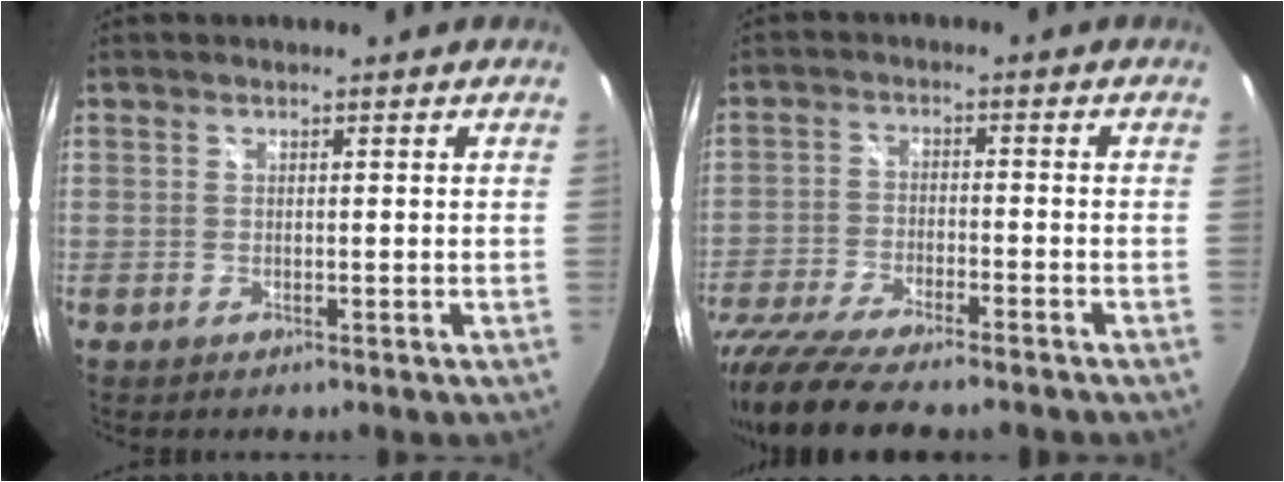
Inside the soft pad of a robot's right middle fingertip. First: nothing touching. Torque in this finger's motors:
{"motor_torque": [1.09, -1.05, 0.28, 0.13]}